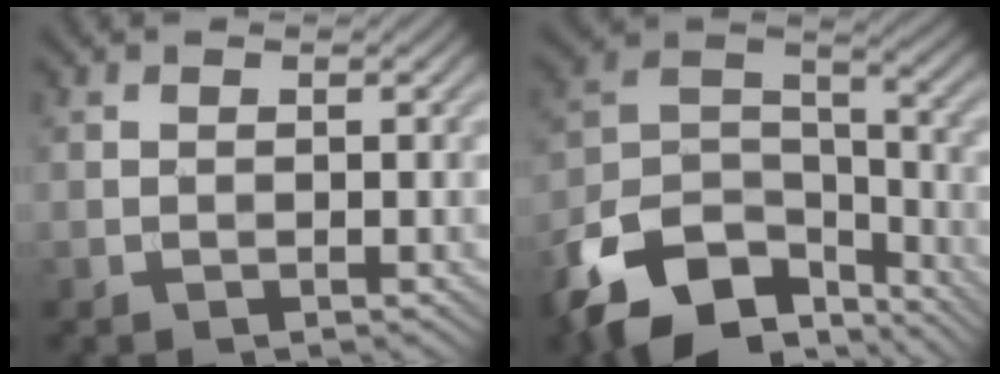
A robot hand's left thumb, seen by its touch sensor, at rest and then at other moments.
{"total": 14.0, "force": [-9.9, 6.9, 7.1], "torque": [-0.157, -0.017, -0.182]}